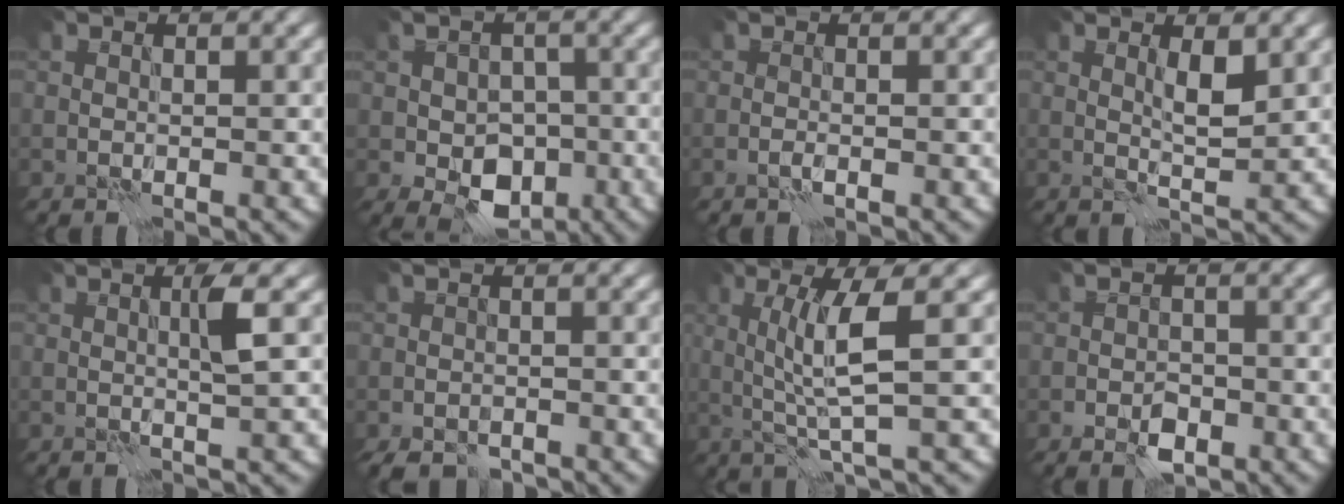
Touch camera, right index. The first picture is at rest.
{"total": 5.8, "force": [-1.8, 4.1, 3.7], "torque": [-0.059, -0.009, -0.028]}
{"total": 0.7, "force": [-0.4, 0.2, 0.5], "torque": [-0.014, 0.000, -0.008]}
{"total": 2.0, "force": [0.9, 0.2, 1.8], "torque": [-0.033, -0.004, 0.016]}
{"total": 1.9, "force": [0.6, -0.1, 1.8], "torque": [-0.037, 0.001, 0.010]}
{"total": 2.9, "force": [-2.3, 1.5, 1.1], "torque": [-0.021, -0.010, -0.039]}
{"total": 4.5, "force": [0.5, 0.3, 4.4], "torque": [-0.087, -0.002, 0.016]}
{"total": 2.5, "force": [-1.3, 1.5, 1.5], "torque": [-0.024, 0.000, -0.024]}